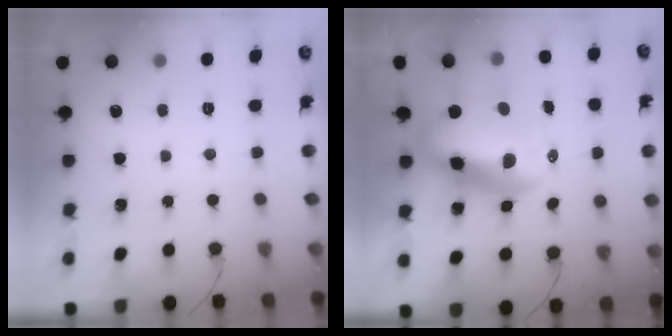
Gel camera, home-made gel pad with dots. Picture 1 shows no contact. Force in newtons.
{"total": 12.1, "press": 11.7, "slide": 3.0}